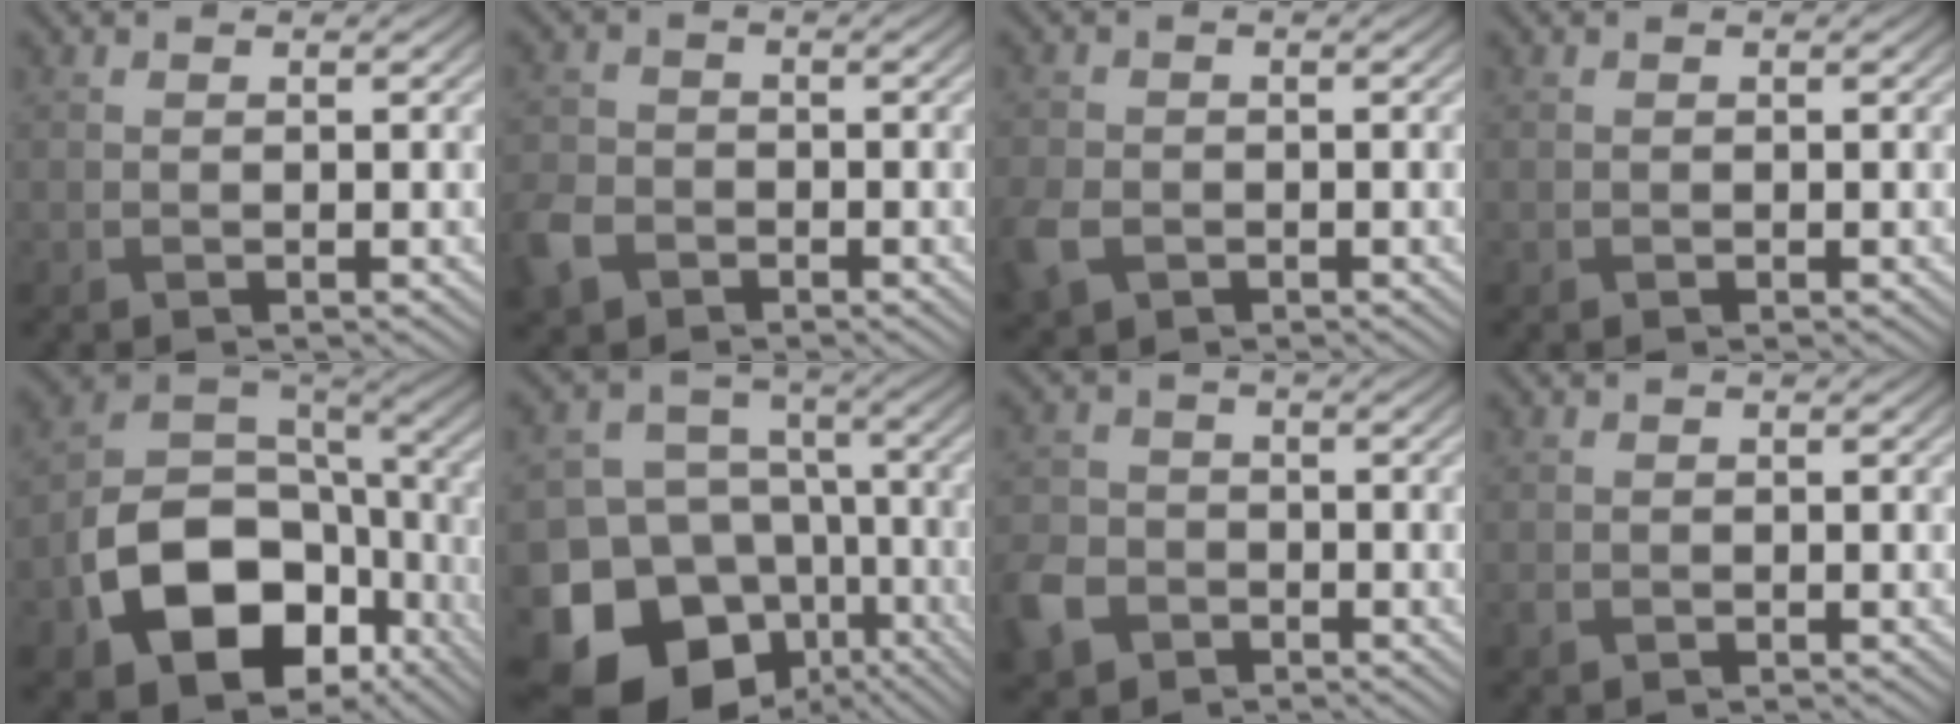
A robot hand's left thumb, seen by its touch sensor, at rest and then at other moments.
{"total": 4.8, "force": [-2.7, 3.4, 2.0], "torque": [-0.062, -0.007, -0.065]}
{"total": 4.3, "force": [-1.9, 3.2, 2.2], "torque": [-0.069, -0.013, -0.044]}
{"total": 0.0}
{"total": 15.8, "force": [-5.9, 11.1, 9.5], "torque": [-0.193, -0.045, -0.100]}
{"total": 19.0, "force": [-10.2, 14.6, 6.7], "torque": [-0.169, -0.066, -0.149]}
{"total": 6.1, "force": [-3.3, 4.4, 2.5], "torque": [-0.072, -0.010, -0.079]}
{"total": 0.7, "force": [-0.4, 0.5, 0.3], "torque": [-0.008, -0.005, -0.006]}